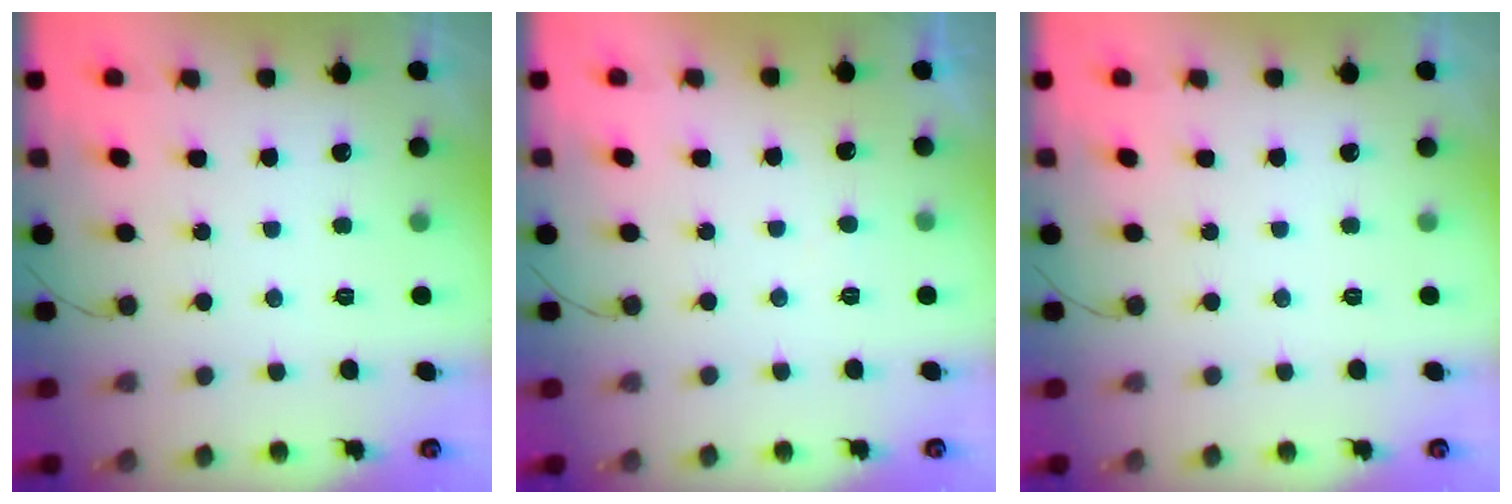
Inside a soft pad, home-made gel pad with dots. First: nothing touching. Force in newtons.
{"total": 2.3, "press": 2.3, "slide": 0.1}
{"total": 0.0}